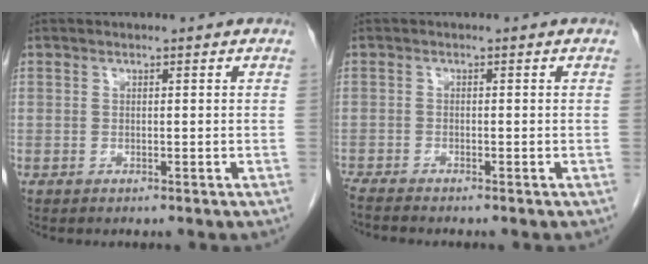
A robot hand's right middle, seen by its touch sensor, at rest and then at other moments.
{"total": 2.5, "force": [-2.4, -0.2, 0.9], "torque": [-0.017, -0.008, -0.044]}